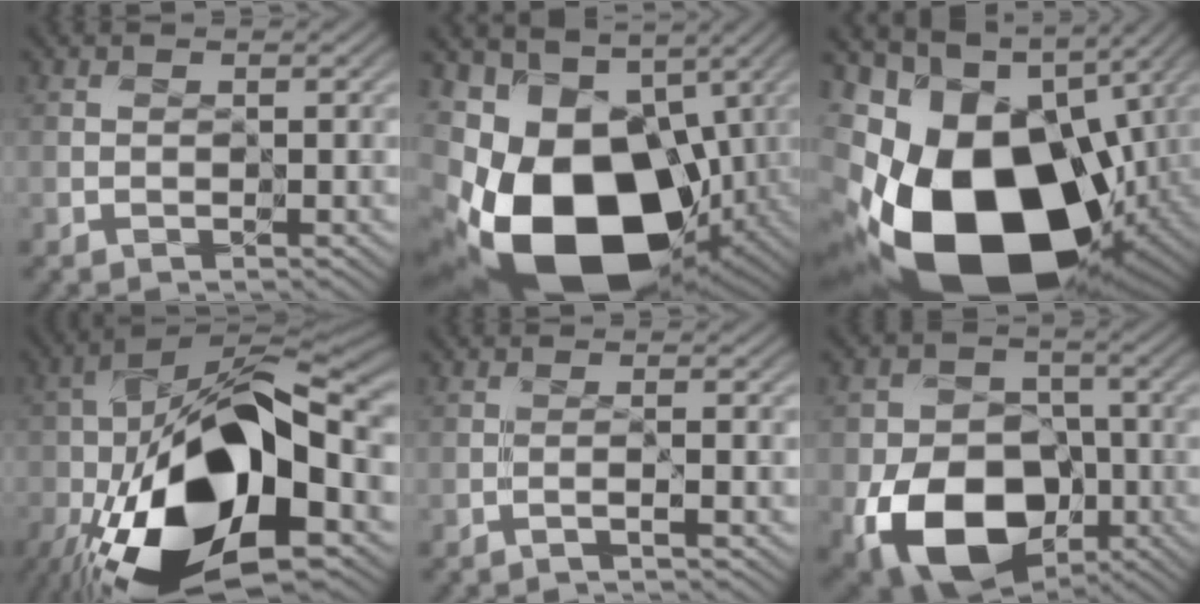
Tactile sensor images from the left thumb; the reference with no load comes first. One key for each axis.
{"total": 20.5, "fx": -5.9, "fy": 13.8, "fz": 14.0, "tx": -0.289, "ty": -0.037, "tz": -0.086}
{"total": 22.6, "fx": -6.3, "fy": 14.0, "fz": 16.5, "tx": -0.343, "ty": -0.036, "tz": -0.089}
{"total": 20.2, "fx": -8.0, "fy": 9.6, "fz": 15.9, "tx": -0.314, "ty": -0.034, "tz": -0.127}
{"total": 1.1, "fx": -0.7, "fy": -0.5, "fz": 0.6, "tx": -0.012, "ty": 0.006, "tz": -0.021}
{"total": 14.4, "fx": -5.6, "fy": 10.0, "fz": 8.7, "tx": -0.172, "ty": -0.046, "tz": -0.103}